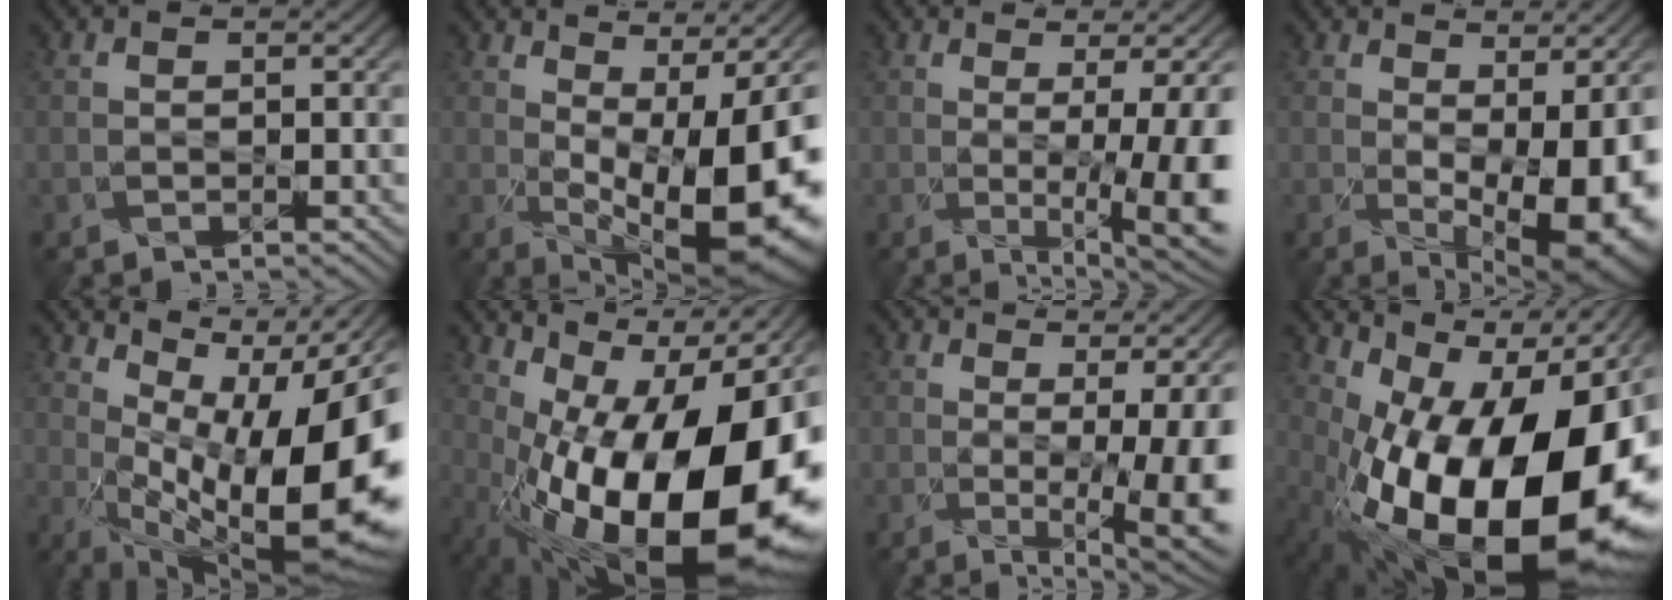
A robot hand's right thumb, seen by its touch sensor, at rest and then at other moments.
{"total": 13.4, "force": [-1.8, 6.1, 11.8], "torque": [-0.182, -0.042, -0.005]}
{"total": 10.7, "force": [-0.9, 3.6, 10.0], "torque": [-0.121, 0.001, 0.002]}
{"total": 10.8, "force": [-1.8, 5.3, 9.2], "torque": [-0.136, -0.034, 0.006]}
{"total": 14.3, "force": [1.0, 6.4, 12.8], "torque": [-0.176, -0.013, 0.032]}
{"total": 17.4, "force": [-2.6, 8.7, 14.9], "torque": [-0.206, -0.013, -0.040]}
{"total": 9.8, "force": [-0.8, 3.6, 9.0], "torque": [-0.109, -0.005, 0.006]}
{"total": 18.1, "force": [-4.2, 10.0, 14.5], "torque": [-0.222, -0.024, -0.055]}